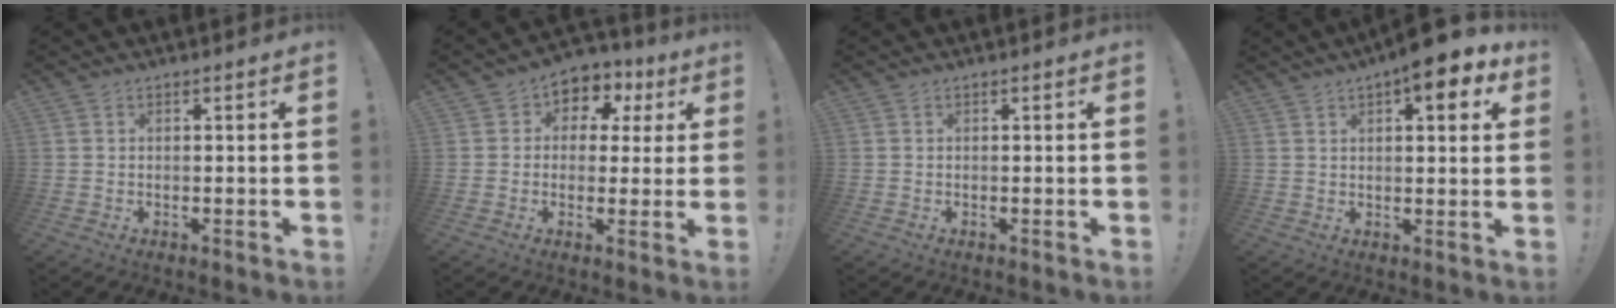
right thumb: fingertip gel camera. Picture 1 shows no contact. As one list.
[{"total": 6.0, "force": [0.7, 5.4, 2.4], "torque": [-0.025, -0.006, 0.013]}, {"total": 0.0}, {"total": 9.1, "force": [4.9, 2.2, 7.4], "torque": [-0.086, -0.027, 0.074]}]